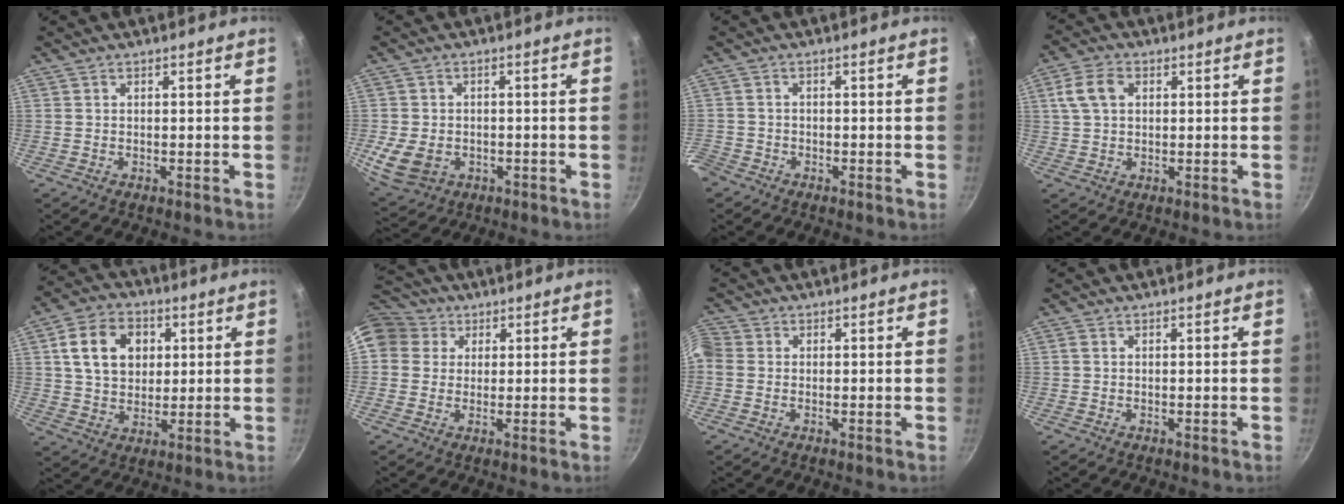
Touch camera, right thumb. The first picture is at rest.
{"total": 8.3, "force": [-1.8, 6.4, 5.0], "torque": [-0.089, 0.003, -0.020]}
{"total": 3.7, "force": [-2.4, 2.7, 1.0], "torque": [-0.030, 0.017, -0.050]}
{"total": 6.5, "force": [1.7, 4.5, 4.4], "torque": [-0.077, 0.010, 0.028]}
{"total": 12.3, "force": [3.2, 9.4, 7.3], "torque": [-0.107, 0.005, 0.050]}
{"total": 12.6, "force": [4.4, 10.7, 5.0], "torque": [-0.093, 0.024, 0.072]}
{"total": 3.0, "force": [-0.3, 2.7, 1.4], "torque": [-0.030, 0.006, -0.019]}
{"total": 0.5, "force": [0.1, 0.4, 0.3], "torque": [-0.007, 0.003, 0.000]}